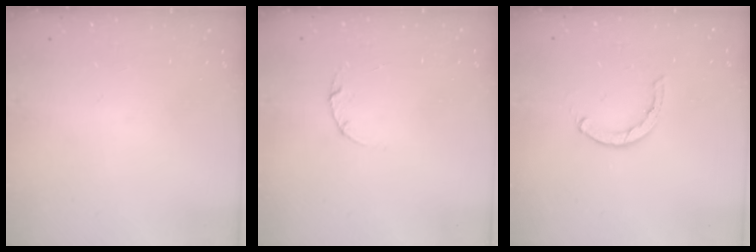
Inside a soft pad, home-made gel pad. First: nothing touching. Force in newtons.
{"total": 3.0, "press": 3.0, "slide": 0.4}
{"total": 1.6, "press": 1.5, "slide": 0.4}